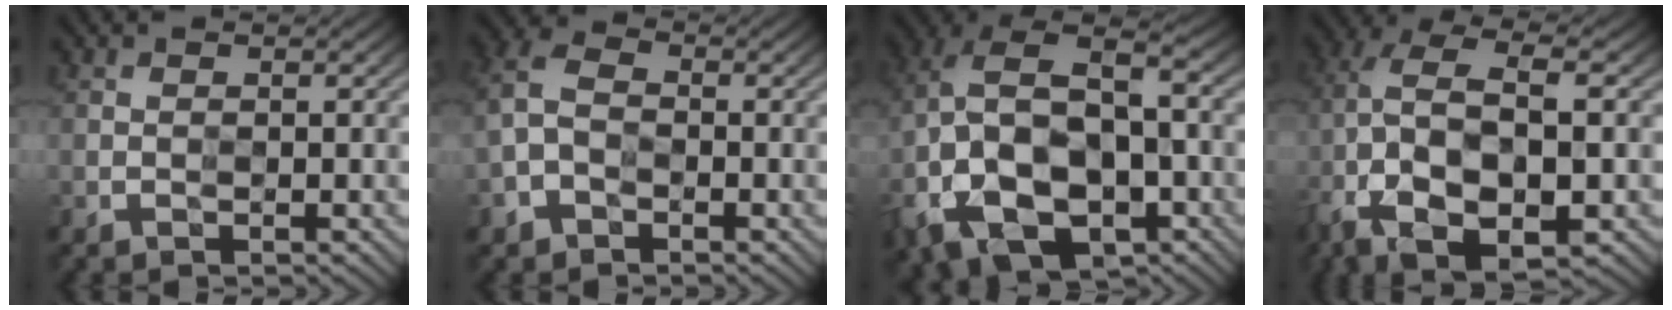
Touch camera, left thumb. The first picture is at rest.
{"total": 4.7, "force": [-1.7, 3.2, 2.9], "torque": [-0.078, 0.005, -0.046]}
{"total": 17.7, "force": [-3.6, 11.3, 13.1], "torque": [-0.288, -0.021, -0.031]}
{"total": 13.1, "force": [-3.6, 6.3, 10.9], "torque": [-0.258, -0.004, -0.061]}